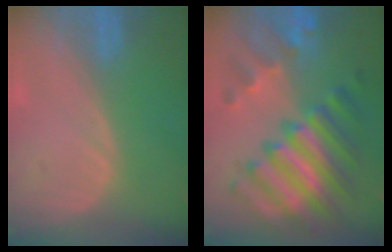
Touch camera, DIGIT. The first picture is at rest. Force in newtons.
{"total": 11.8, "press": 11.7, "slide": 1.2}